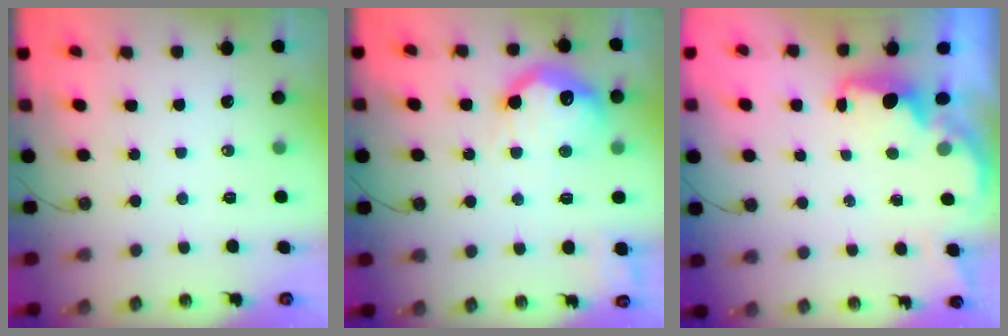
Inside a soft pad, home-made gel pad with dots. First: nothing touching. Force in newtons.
{"total": 16.0, "press": 16.0, "slide": 1.0}
{"total": 1.9, "press": 1.8, "slide": 0.6}